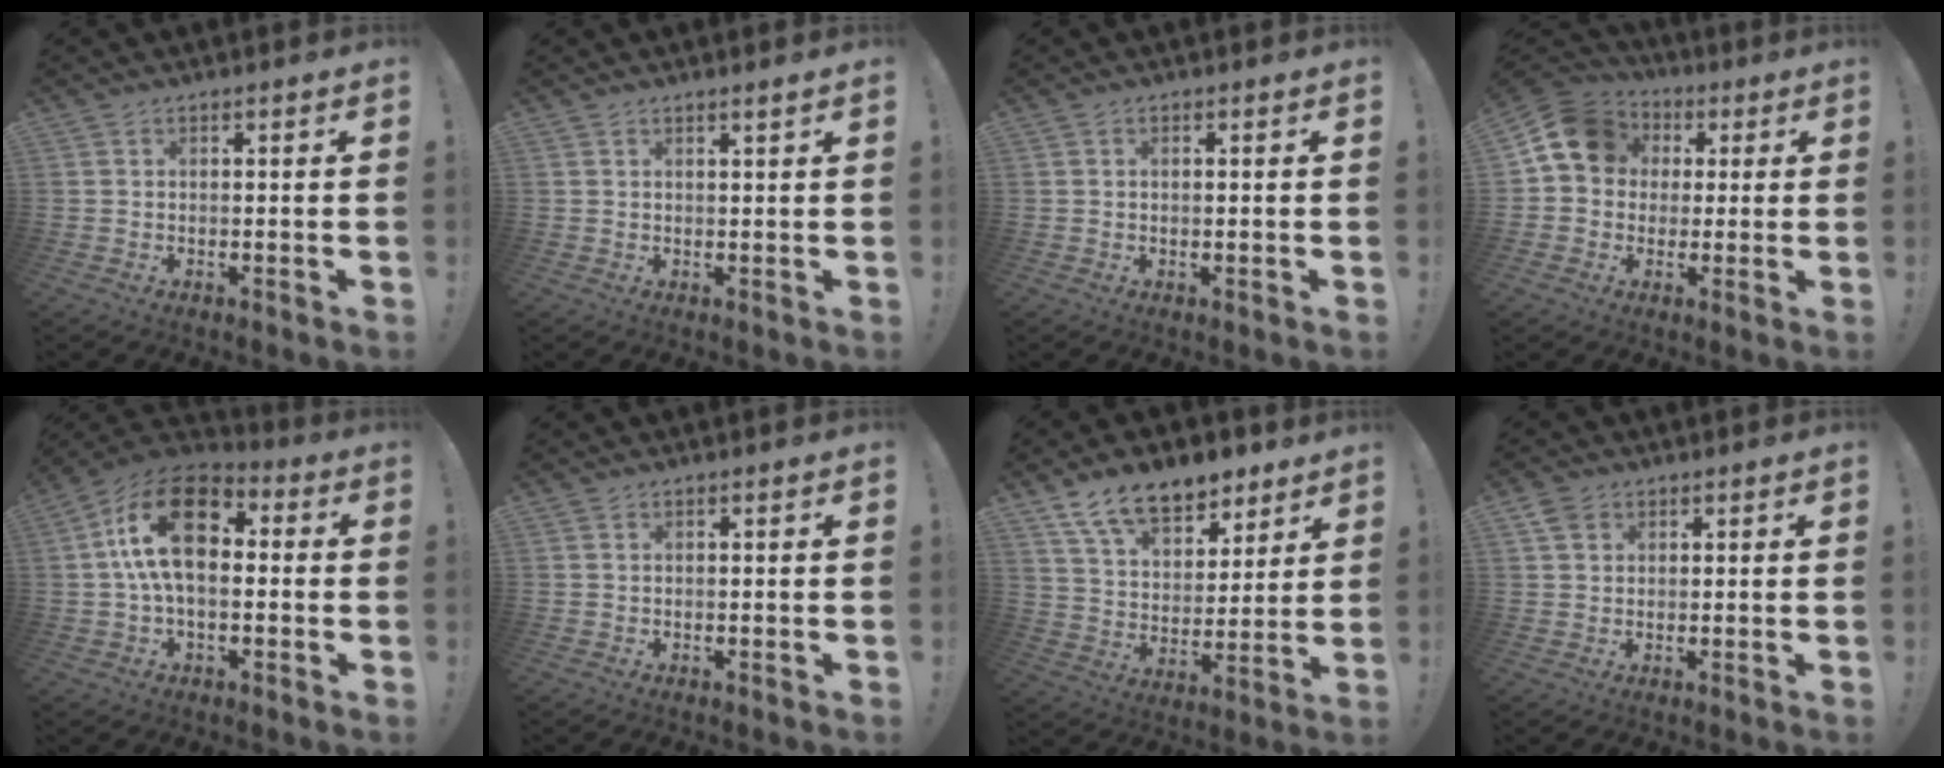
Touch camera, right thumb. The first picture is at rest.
{"total": 1.6, "force": [1.2, -0.2, 1.0], "torque": [-0.020, -0.002, 0.020]}
{"total": 0.6, "force": [0.0, 0.1, 0.6], "torque": [-0.007, 0.000, -0.001]}
{"total": 12.5, "force": [2.8, 10.4, 6.3], "torque": [-0.090, 0.002, 0.057]}
{"total": 19.0, "force": [3.3, 11.1, 15.0], "torque": [-0.266, 0.009, 0.057]}
{"total": 0.0}
{"total": 15.0, "force": [10.6, 8.1, 6.8], "torque": [-0.110, -0.066, 0.194]}
{"total": 3.2, "force": [1.7, 2.5, 1.1], "torque": [-0.014, -0.002, 0.032]}